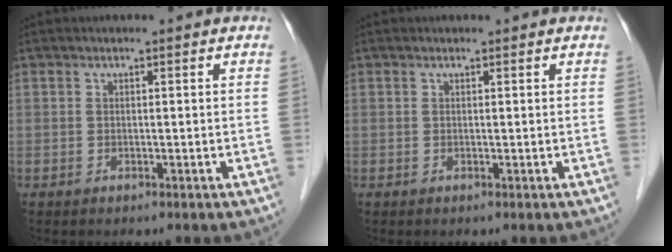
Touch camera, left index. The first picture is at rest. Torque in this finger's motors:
{"motor_torque": [1.02, -1.12, -0.01, -0.01]}